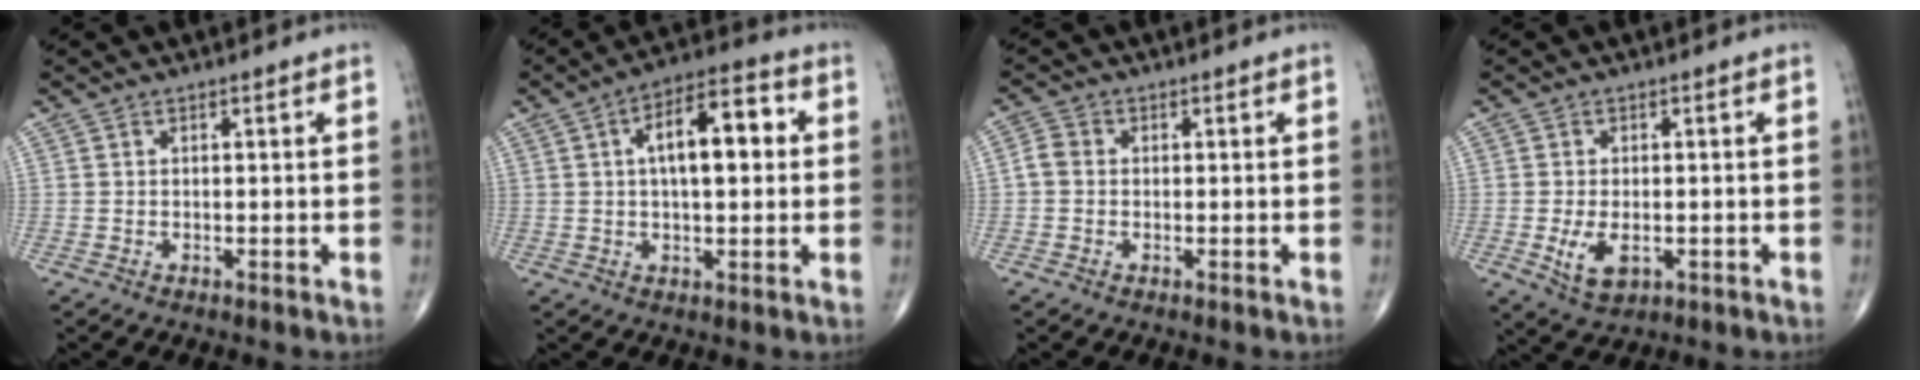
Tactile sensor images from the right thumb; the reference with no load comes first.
{"total": 12.4, "force": [2.1, 5.5, 10.9], "torque": [-0.157, 0.023, 0.026]}
{"total": 2.6, "force": [-0.2, 2.2, 1.4], "torque": [-0.024, 0.007, -0.012]}
{"total": 5.6, "force": [-1.3, 3.2, 4.4], "torque": [-0.078, -0.008, -0.015]}